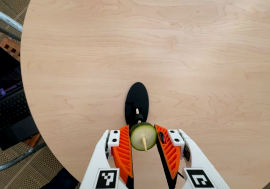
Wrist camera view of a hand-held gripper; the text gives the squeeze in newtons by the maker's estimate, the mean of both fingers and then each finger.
{"total": 8.3, "left": 8.0, "right": 8.6}